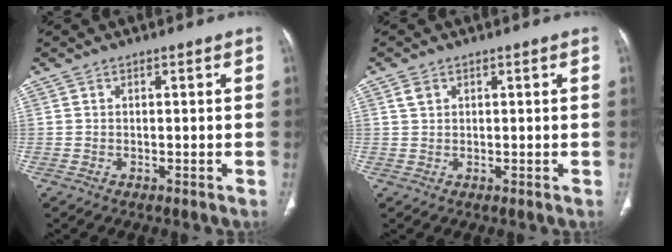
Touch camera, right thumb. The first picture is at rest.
{"total": 1.7, "force": [0.8, 1.2, 0.8], "torque": [-0.013, 0.003, 0.018]}